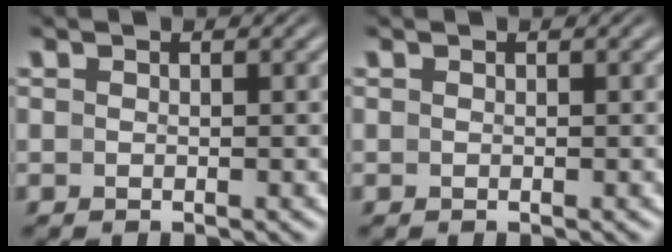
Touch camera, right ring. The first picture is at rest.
{"total": 0.0}